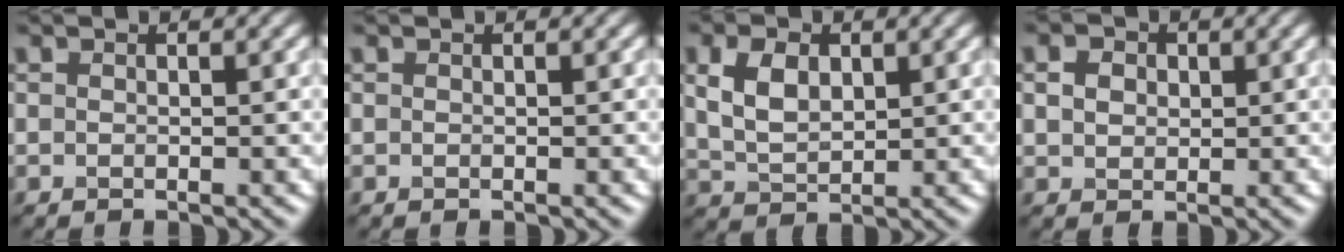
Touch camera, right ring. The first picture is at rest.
{"total": 0.0}
{"total": 4.2, "force": [1.3, 2.7, 3.0], "torque": [-0.068, 0.003, 0.027]}
{"total": 2.1, "force": [0.6, 1.7, 1.1], "torque": [-0.020, -0.003, 0.009]}